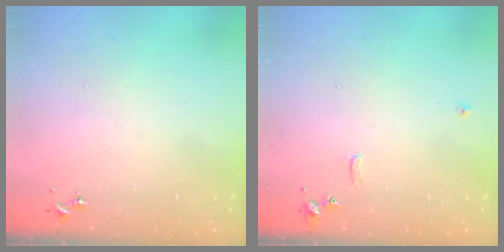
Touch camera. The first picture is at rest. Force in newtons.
{"total": 6.7, "press": 6.7, "slide": 0.7}